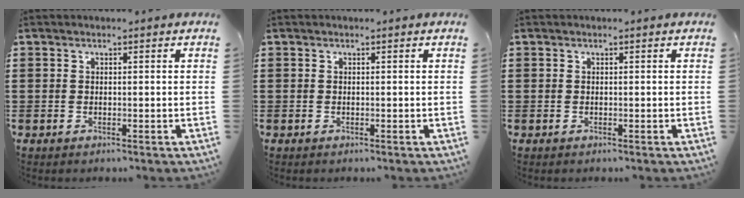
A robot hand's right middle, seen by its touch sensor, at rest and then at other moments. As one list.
[{"total": 0.0}, {"total": 0.0}]